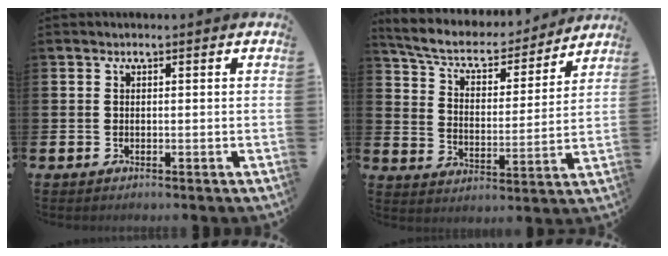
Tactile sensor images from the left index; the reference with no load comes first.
{"total": 7.6, "force": [6.9, 2.2, 2.4], "torque": [-0.088, -0.047, 0.117]}